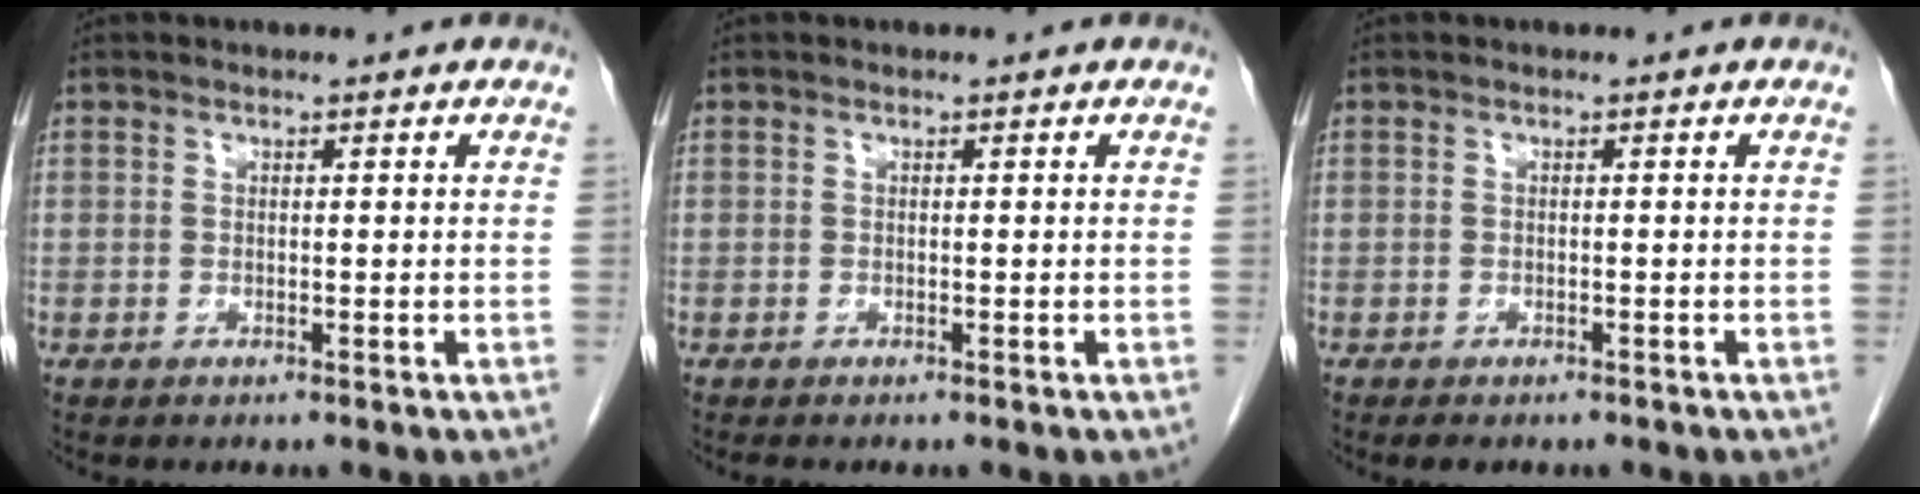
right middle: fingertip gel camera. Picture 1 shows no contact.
{"total": 0.8, "force": [-0.7, 0.2, 0.4], "torque": [-0.007, -0.001, -0.008]}
{"total": 3.0, "force": [-2.4, 1.3, 1.3], "torque": [-0.017, -0.005, -0.028]}